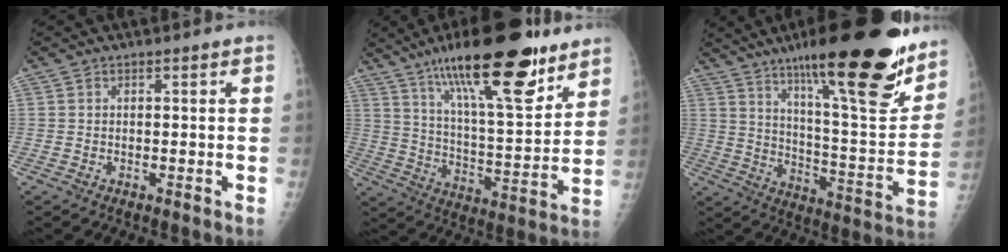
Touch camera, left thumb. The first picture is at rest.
{"total": 24.4, "force": [15.5, 6.7, 17.6], "torque": [-0.263, -0.060, 0.254]}
{"total": 28.7, "force": [18.7, 6.0, 20.9], "torque": [-0.285, -0.074, 0.287]}